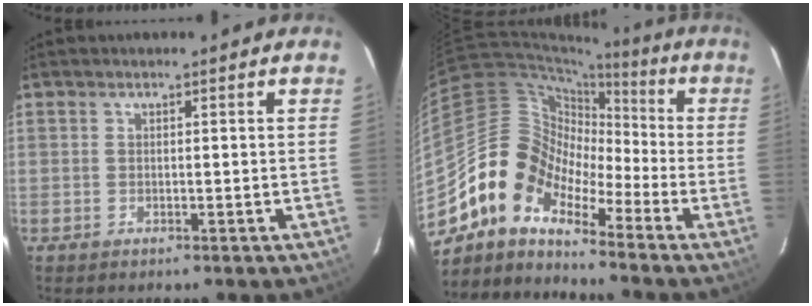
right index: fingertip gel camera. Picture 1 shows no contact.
{"total": 11.1, "force": [-7.8, 6.3, 4.7], "torque": [-0.075, 0.030, -0.178]}